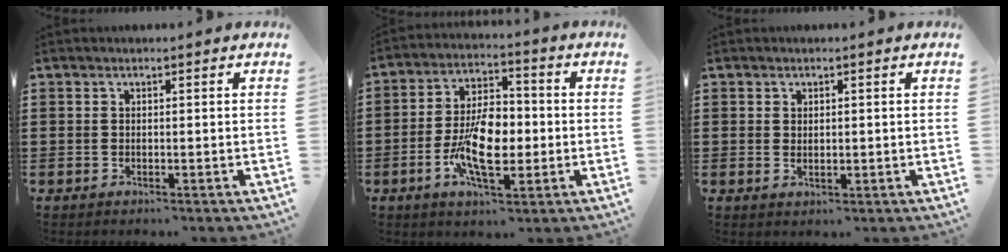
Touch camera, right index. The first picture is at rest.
{"total": 10.0, "force": [-2.0, 5.1, 8.4], "torque": [-0.168, 0.001, -0.041]}
{"total": 0.7, "force": [0.4, 0.4, 0.4], "torque": [-0.008, 0.005, 0.007]}